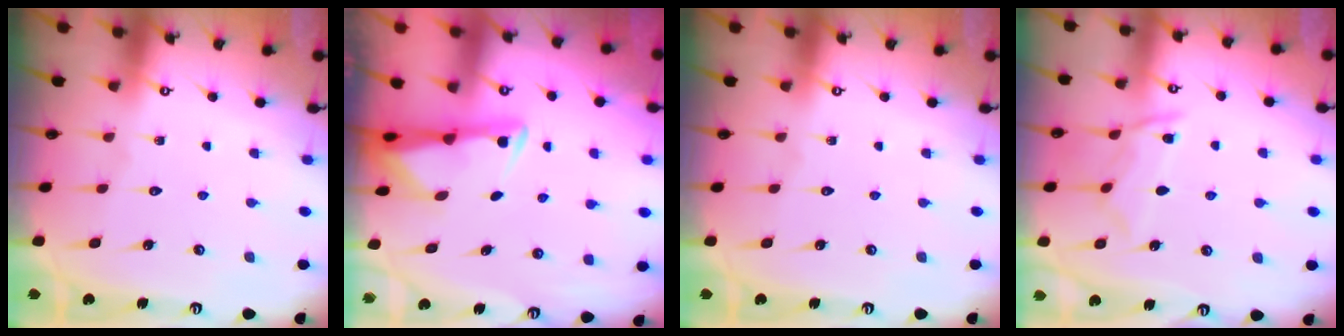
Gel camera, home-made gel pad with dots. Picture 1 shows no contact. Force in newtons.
{"total": 3.1, "press": 3.1, "slide": 0.5}
{"total": 0.0}
{"total": 9.5, "press": 9.4, "slide": 0.9}